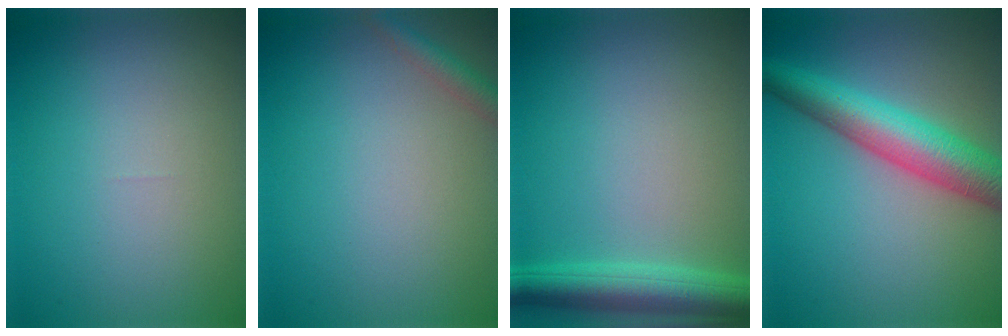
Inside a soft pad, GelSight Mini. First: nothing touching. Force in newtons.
{"total": 1.6, "press": 1.6, "slide": 0.1}
{"total": 4.8, "press": 4.8, "slide": 0.2}
{"total": 6.8, "press": 6.8, "slide": 0.1}